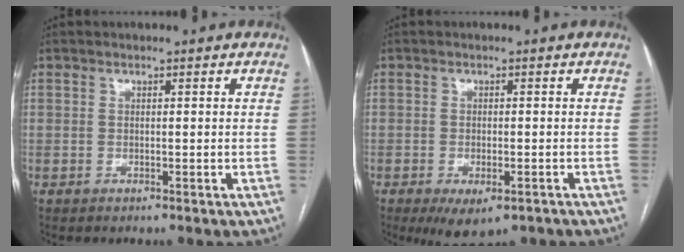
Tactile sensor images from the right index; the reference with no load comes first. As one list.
[{"total": 6.0, "force": [-3.7, 2.5, 4.0], "torque": [-0.061, -0.010, -0.052]}]